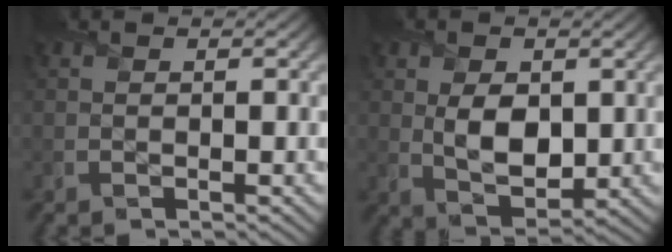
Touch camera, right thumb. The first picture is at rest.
{"total": 6.1, "force": [0.7, 4.0, 4.5], "torque": [-0.090, -0.008, 0.016]}